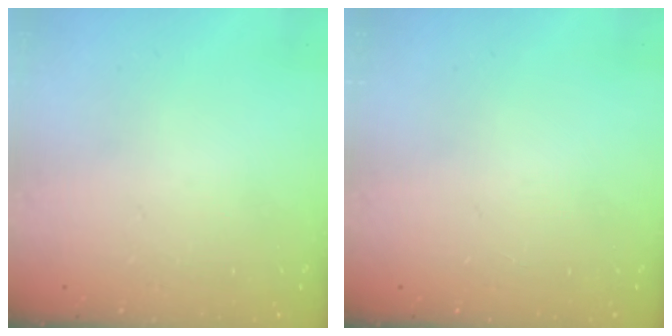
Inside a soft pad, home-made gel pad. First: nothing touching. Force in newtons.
{"total": 0.0}